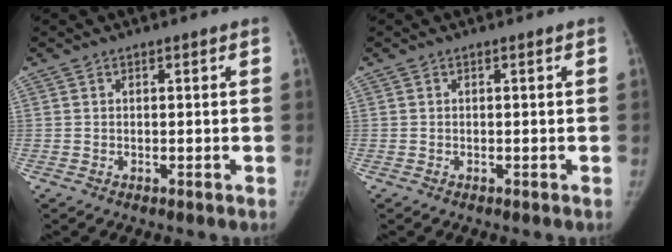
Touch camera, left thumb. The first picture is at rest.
{"total": 0.0}